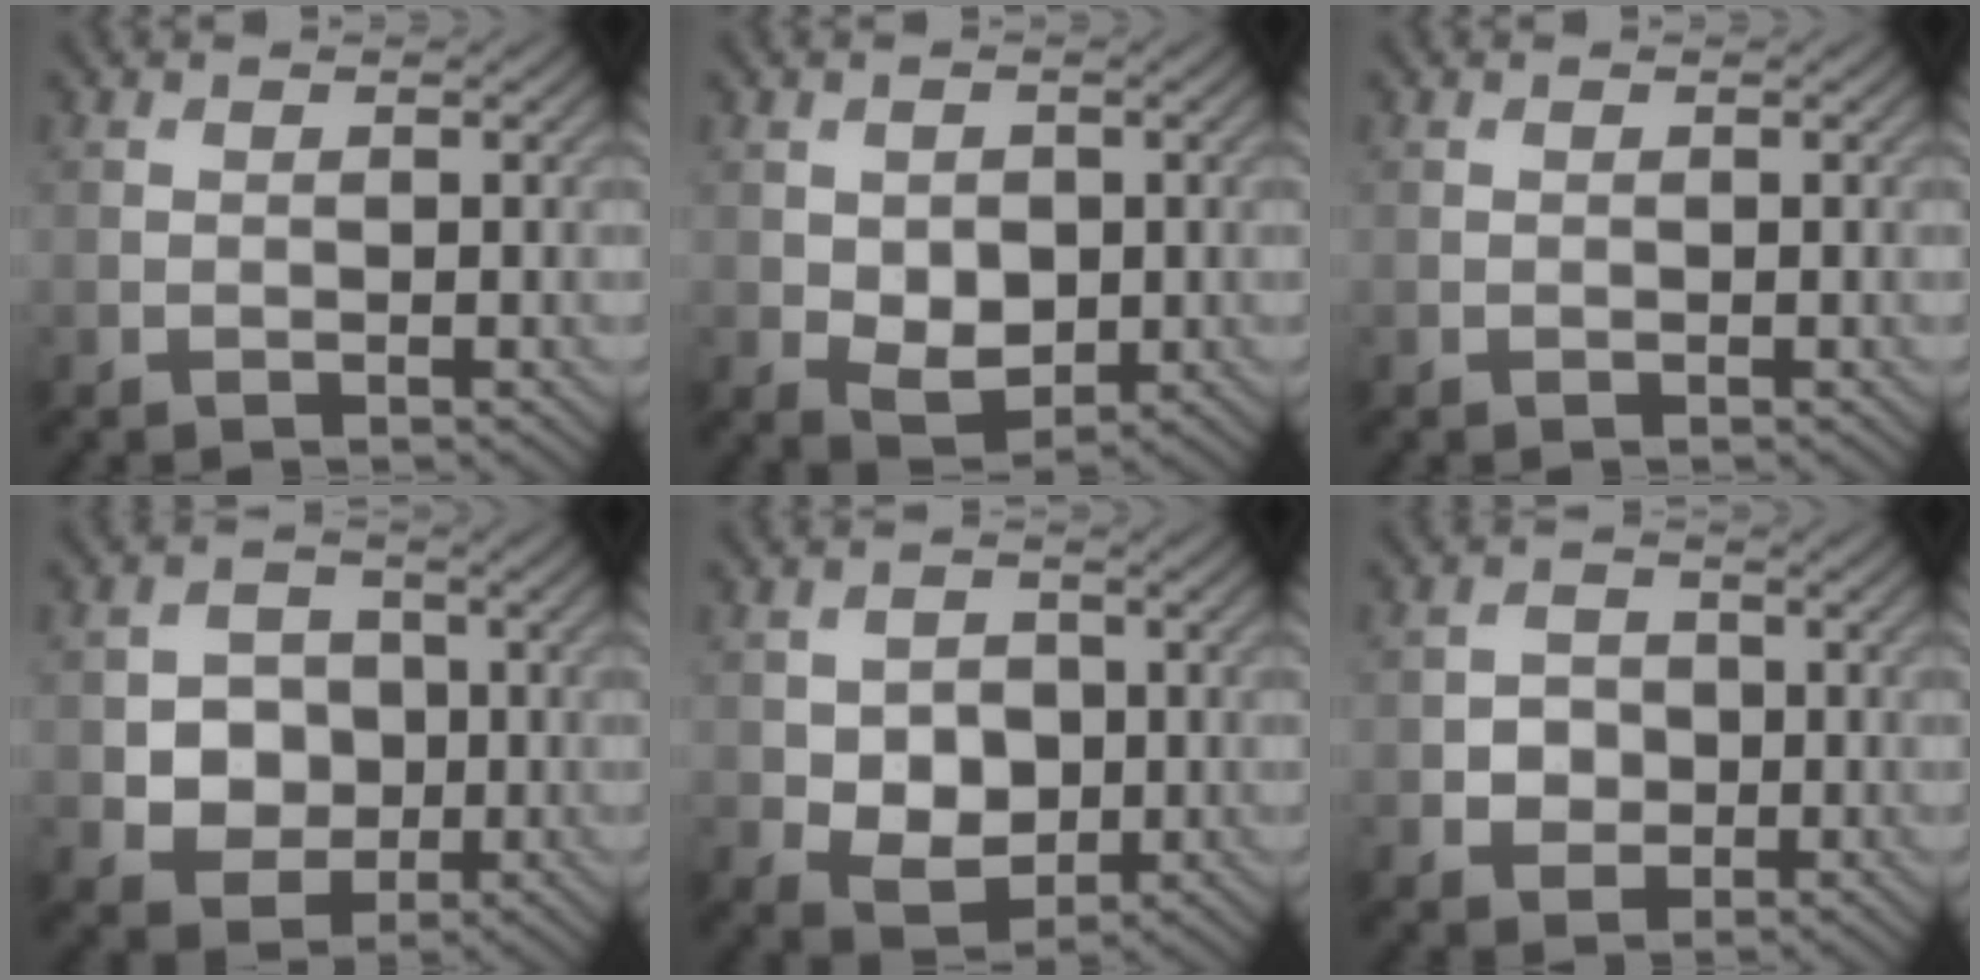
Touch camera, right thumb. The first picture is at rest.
{"total": 4.7, "force": [-0.3, 3.5, 3.1], "torque": [-0.068, -0.013, 0.000]}
{"total": 0.0}
{"total": 5.7, "force": [-0.6, 5.0, 2.6], "torque": [-0.055, -0.004, -0.026]}
{"total": 5.8, "force": [-0.6, 4.6, 3.5], "torque": [-0.076, -0.011, -0.010]}
{"total": 3.1, "force": [-0.6, 2.8, 1.2], "torque": [-0.021, -0.004, -0.019]}